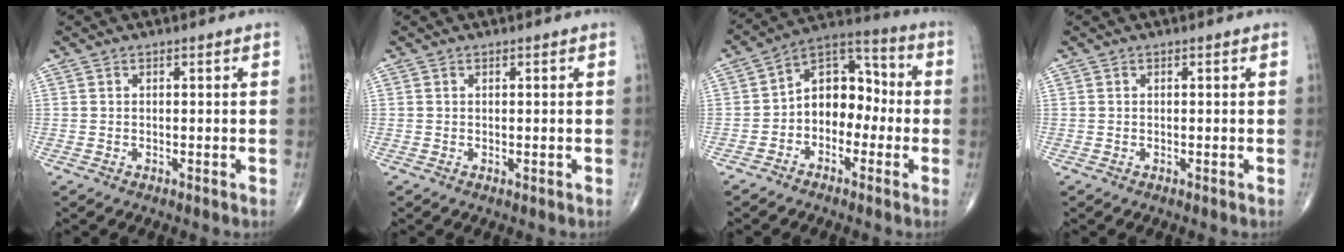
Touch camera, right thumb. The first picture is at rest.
{"total": 0.0}
{"total": 11.1, "force": [-1.9, 7.9, 7.5], "torque": [-0.079, 0.048, -0.051]}
{"total": 0.0}